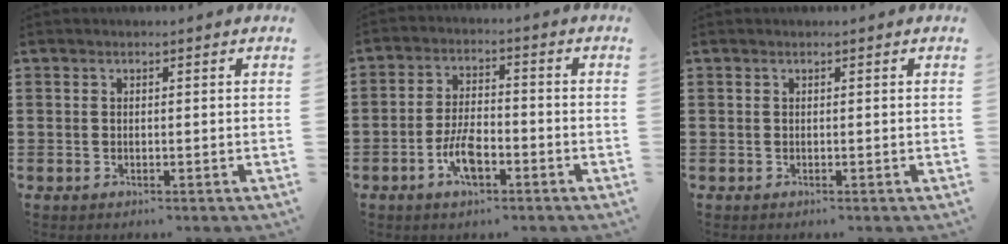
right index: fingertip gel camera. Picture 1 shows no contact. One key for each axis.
{"total": 6.0, "fx": -2.7, "fy": 2.5, "fz": 4.7, "tx": -0.104, "ty": 0.000, "tz": -0.054}
{"total": 0.0}